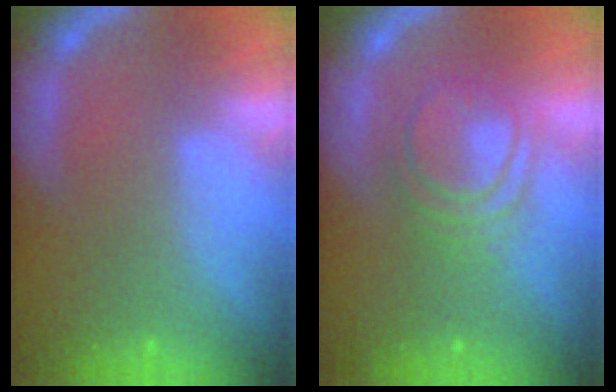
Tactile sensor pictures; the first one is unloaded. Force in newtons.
{"total": 5.6}